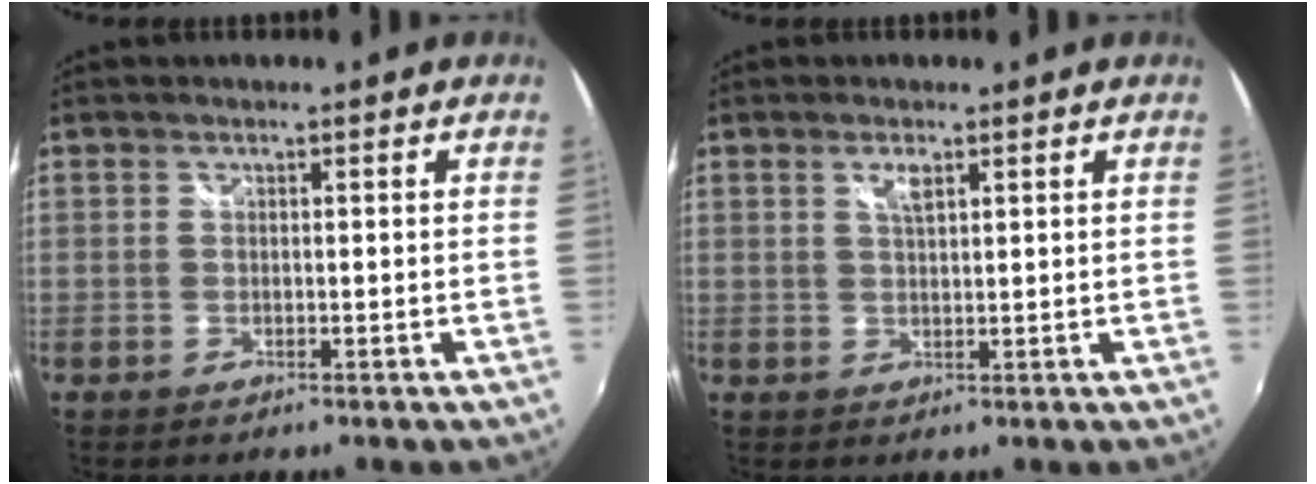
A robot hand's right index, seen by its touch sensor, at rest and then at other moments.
{"total": 2.5, "force": [1.3, 0.8, 2.0], "torque": [-0.034, 0.001, 0.021]}